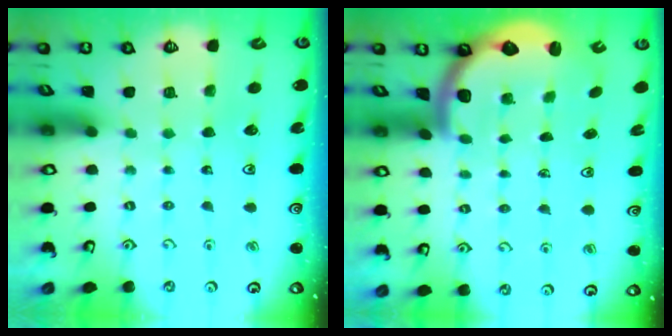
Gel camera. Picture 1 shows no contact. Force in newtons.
{"total": 2.8, "press": 2.8, "slide": 0.5}